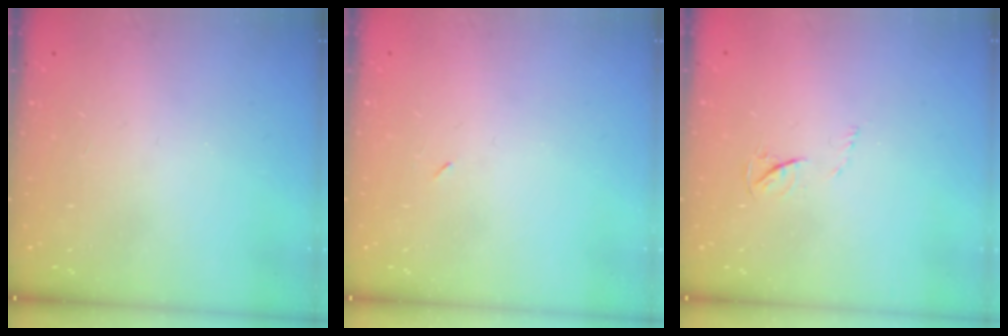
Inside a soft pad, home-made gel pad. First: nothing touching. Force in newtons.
{"total": 2.2, "press": 1.8, "slide": 1.2}
{"total": 3.3, "press": 3.2, "slide": 0.5}